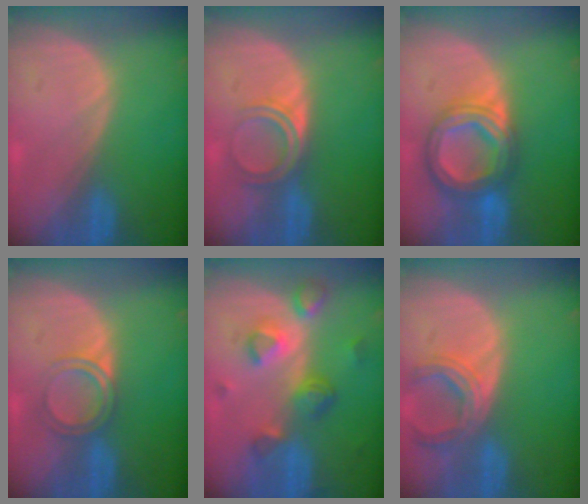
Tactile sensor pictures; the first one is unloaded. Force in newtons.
{"total": 4.8, "press": 4.0, "slide": 2.6}
{"total": 8.7, "press": 8.6, "slide": 0.8}
{"total": 3.7, "press": 3.6, "slide": 0.3}
{"total": 7.8, "press": 7.0, "slide": 3.6}
{"total": 5.9, "press": 5.5, "slide": 2.2}